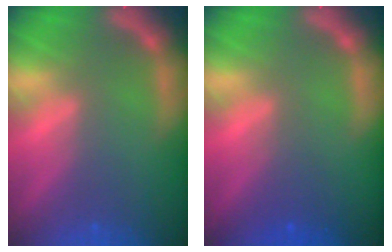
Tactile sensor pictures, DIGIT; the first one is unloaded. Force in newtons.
{"total": 1.9}